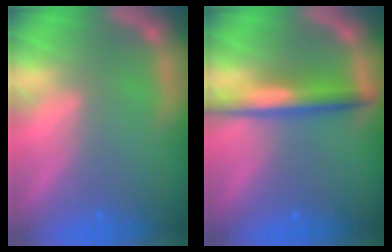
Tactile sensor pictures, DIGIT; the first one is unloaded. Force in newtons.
{"total": 4.5}